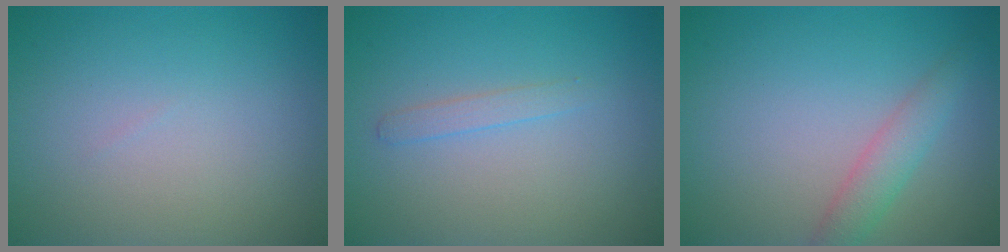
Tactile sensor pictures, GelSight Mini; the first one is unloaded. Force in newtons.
{"total": 1.0, "press": 1.0, "slide": 0.1}
{"total": 2.3, "press": 2.3, "slide": 0.0}